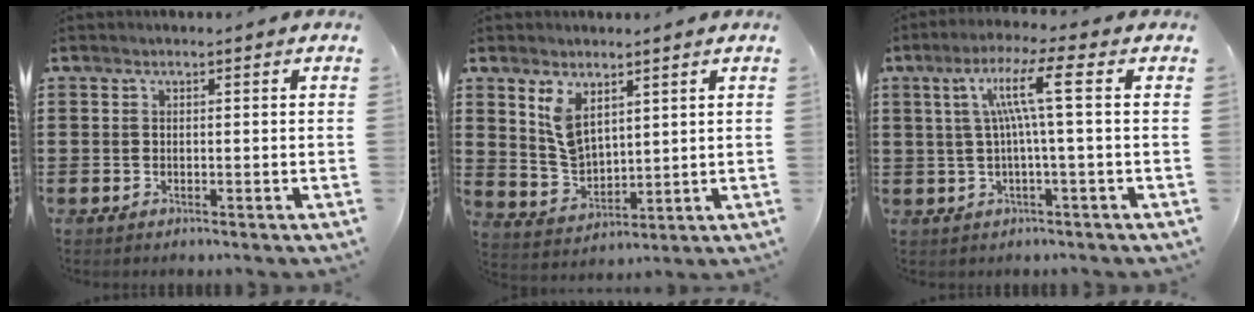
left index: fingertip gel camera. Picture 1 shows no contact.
{"total": 5.9, "force": [3.5, 3.3, 3.4], "torque": [-0.078, -0.006, 0.062]}
{"total": 7.7, "force": [1.6, 0.1, 7.5], "torque": [-0.158, 0.005, 0.015]}